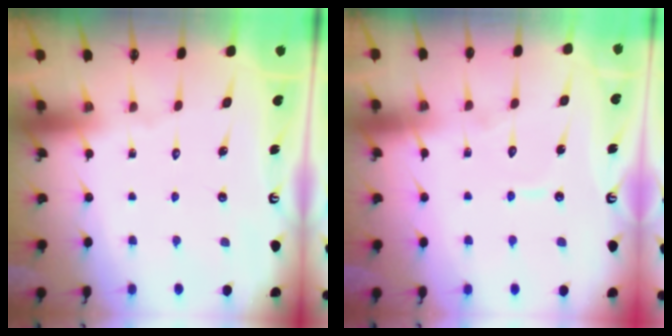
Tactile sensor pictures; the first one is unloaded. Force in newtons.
{"total": 5.1, "press": 5.1, "slide": 0.4}